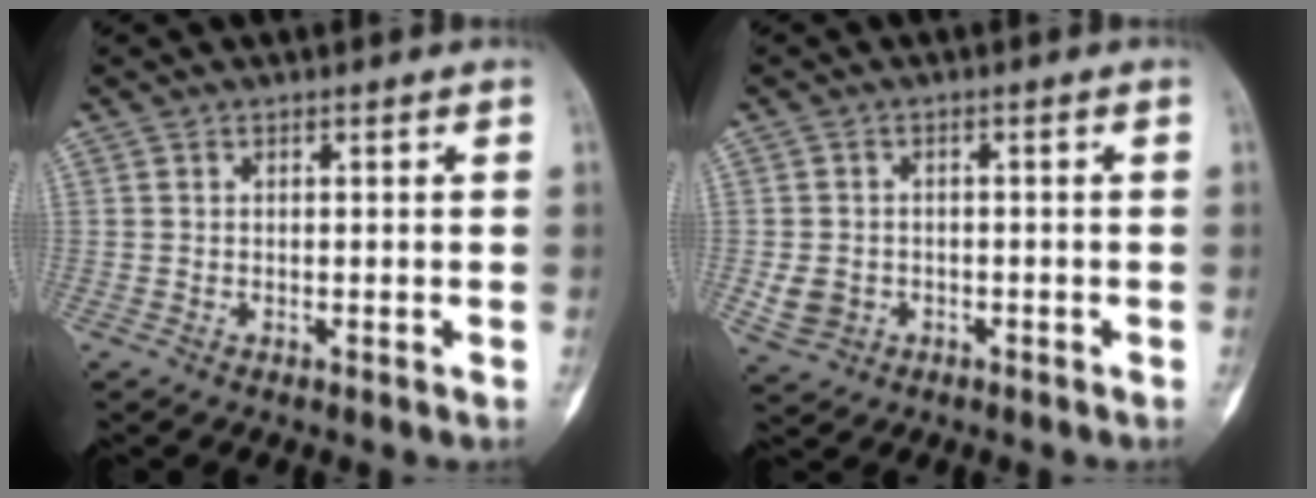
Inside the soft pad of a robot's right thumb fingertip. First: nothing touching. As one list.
[{"total": 4.1, "force": [-1.1, 3.5, 1.8], "torque": [-0.028, 0.007, -0.012]}]